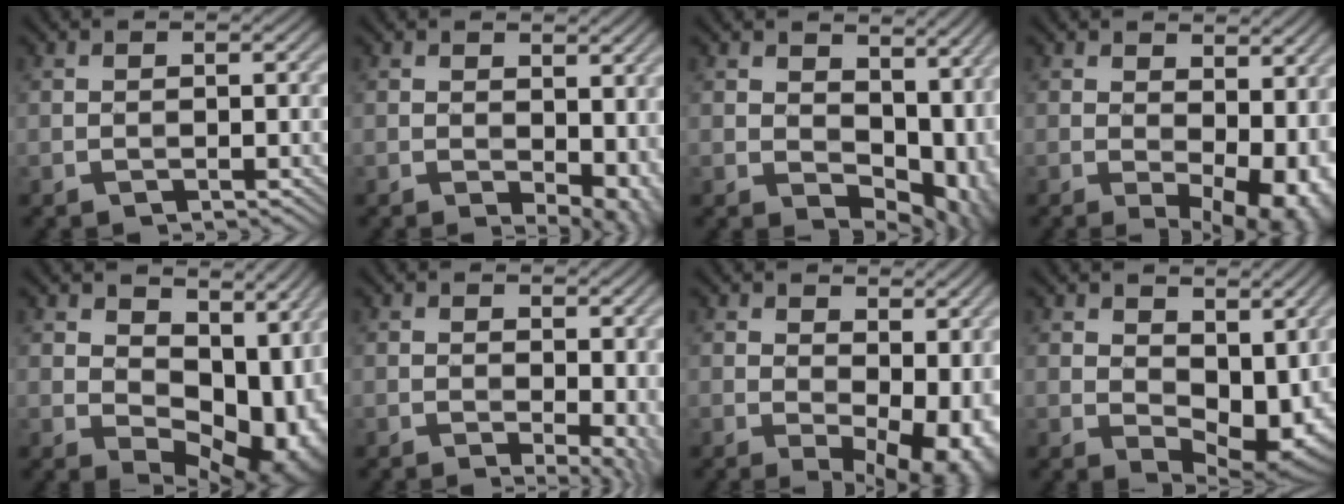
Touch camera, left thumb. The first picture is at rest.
{"total": 6.1, "force": [0.1, 3.6, 4.9], "torque": [-0.058, -0.010, 0.011]}
{"total": 11.6, "force": [3.0, 7.6, 8.2], "torque": [-0.109, -0.016, 0.067]}
{"total": 12.4, "force": [0.0, 7.1, 10.2], "torque": [-0.118, -0.018, 0.037]}
{"total": 13.2, "force": [2.7, 9.0, 9.3], "torque": [-0.129, -0.015, 0.065]}
{"total": 5.8, "force": [0.2, 2.9, 5.0], "torque": [-0.061, -0.005, 0.008]}
{"total": 13.7, "force": [0.3, 7.9, 11.1], "torque": [-0.123, -0.019, 0.043]}
{"total": 11.3, "force": [3.5, 6.7, 8.4], "torque": [-0.132, -0.015, 0.073]}